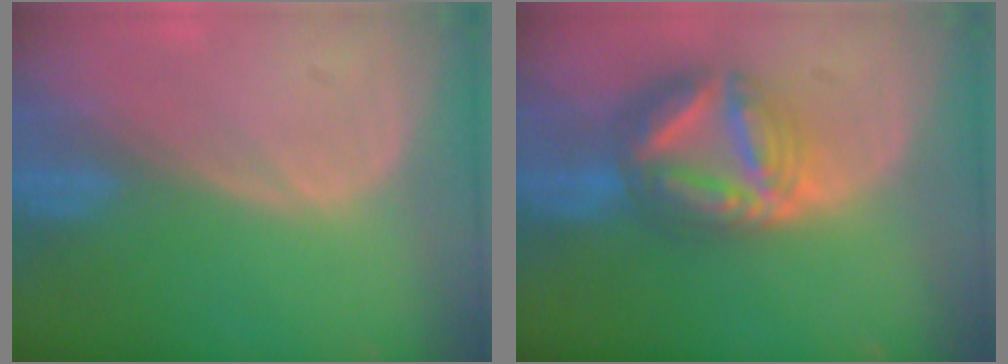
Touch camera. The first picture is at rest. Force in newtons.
{"total": 9.0, "press": 8.9, "slide": 0.9}